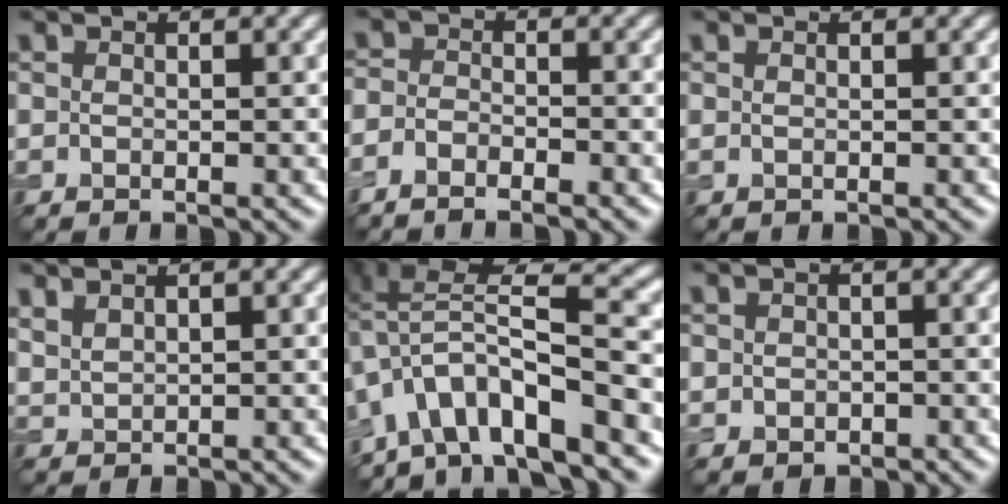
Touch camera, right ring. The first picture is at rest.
{"total": 2.5, "force": [-2.0, 1.0, 1.3], "torque": [-0.013, 0.003, -0.042]}
{"total": 0.7, "force": [0.3, 0.3, 0.5], "torque": [-0.010, -0.005, -0.003]}
{"total": 1.8, "force": [1.6, 0.6, 0.7], "torque": [-0.017, 0.007, 0.037]}
{"total": 8.7, "force": [-4.2, 3.0, 7.0], "torque": [-0.113, 0.017, -0.084]}
{"total": 1.1, "force": [-0.1, 1.1, 0.3], "torque": [0.000, -0.006, -0.003]}